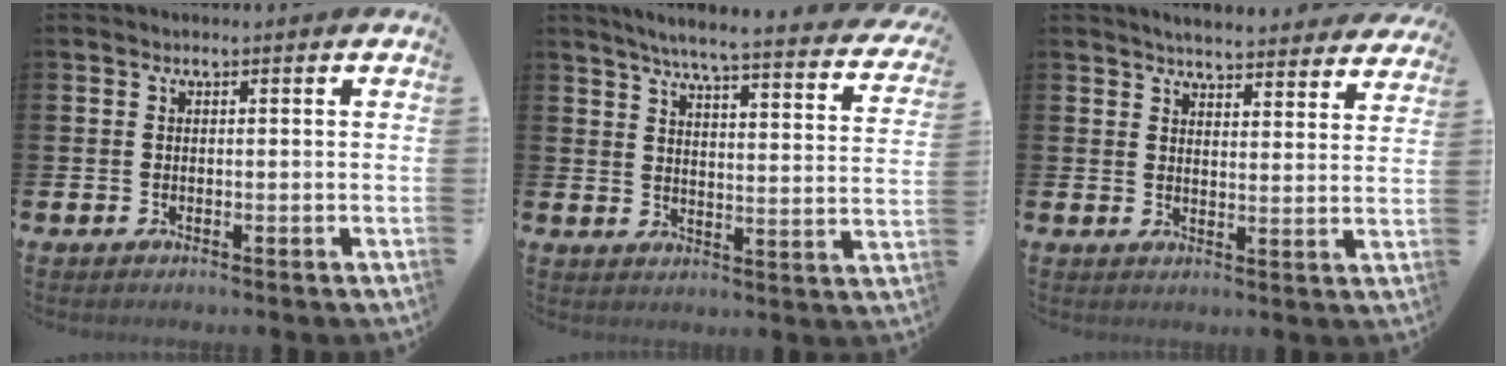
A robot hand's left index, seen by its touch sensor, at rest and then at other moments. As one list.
[{"total": 5.7, "force": [5.1, 0.1, 2.5], "torque": [-0.064, -0.043, 0.081]}, {"total": 4.8, "force": [4.7, 0.4, 0.5], "torque": [-0.015, -0.033, 0.082]}]